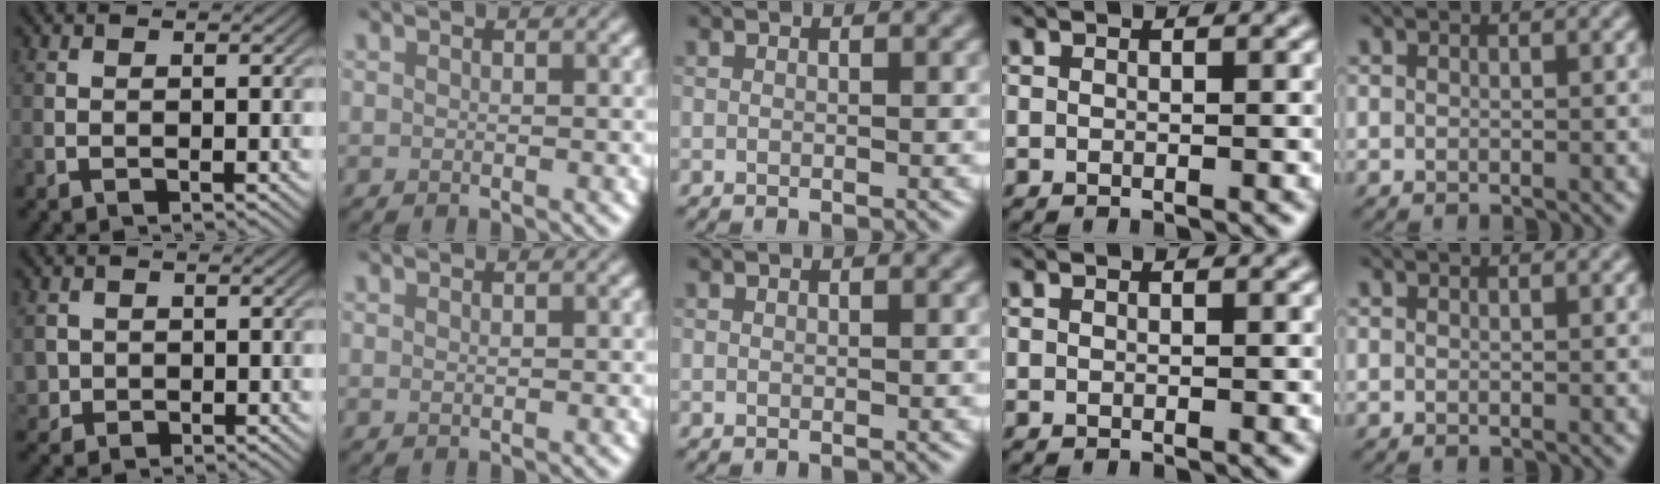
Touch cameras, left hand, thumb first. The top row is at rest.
{"thumb": {"total": 2.1, "force": [0.1, 2.1, 0.2], "torque": [-0.008, -0.009, 0.002]}}